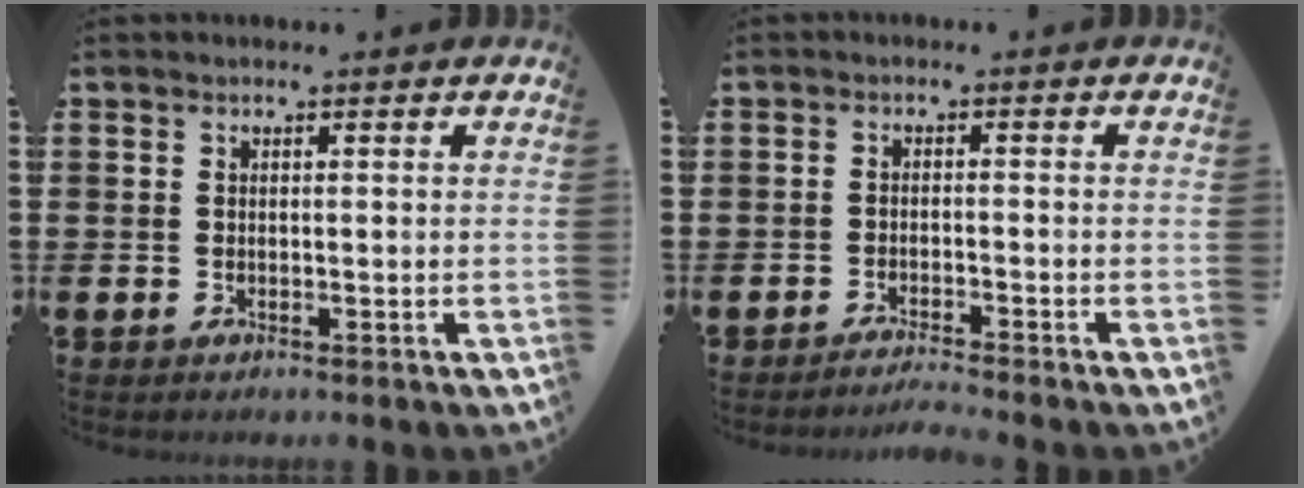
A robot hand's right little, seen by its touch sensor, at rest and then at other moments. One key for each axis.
{"total": 1.7, "fx": -1.7, "fy": -0.2, "fz": 0.4, "tx": -0.007, "ty": 0.002, "tz": -0.033}